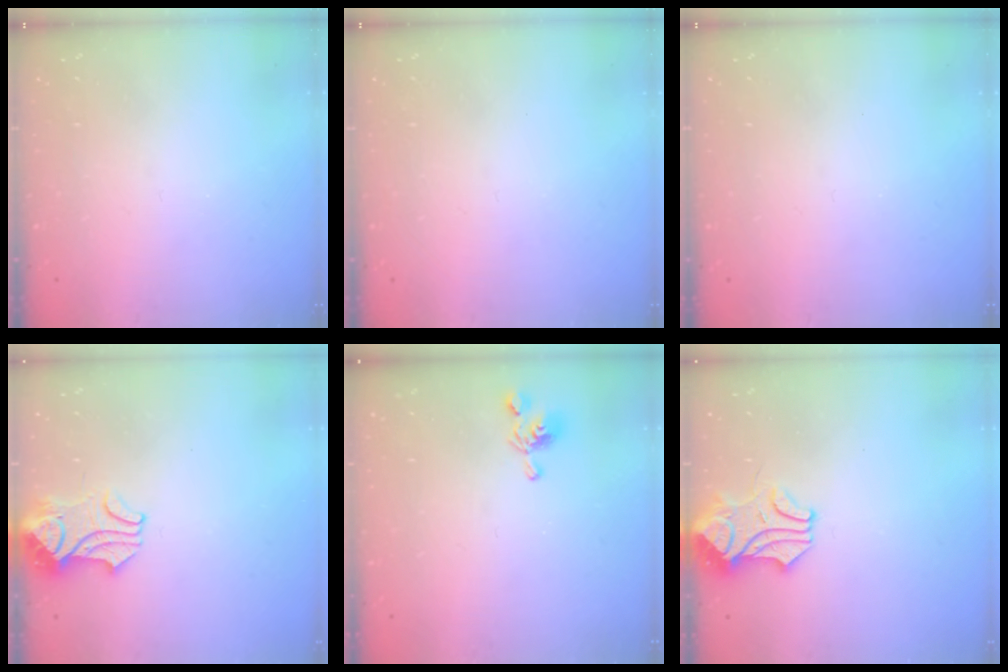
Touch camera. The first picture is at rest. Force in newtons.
{"total": 0.0}
{"total": 0.0}
{"total": 2.3, "press": 2.2, "slide": 0.5}
{"total": 4.7, "press": 4.7, "slide": 0.1}
{"total": 1.4, "press": 1.4, "slide": 0.0}